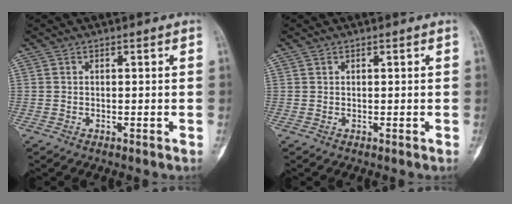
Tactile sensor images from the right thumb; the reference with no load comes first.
{"total": 0.0}